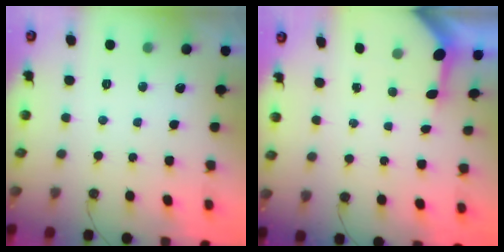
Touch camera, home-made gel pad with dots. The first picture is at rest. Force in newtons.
{"total": 3.4, "press": 3.4, "slide": 0.3}